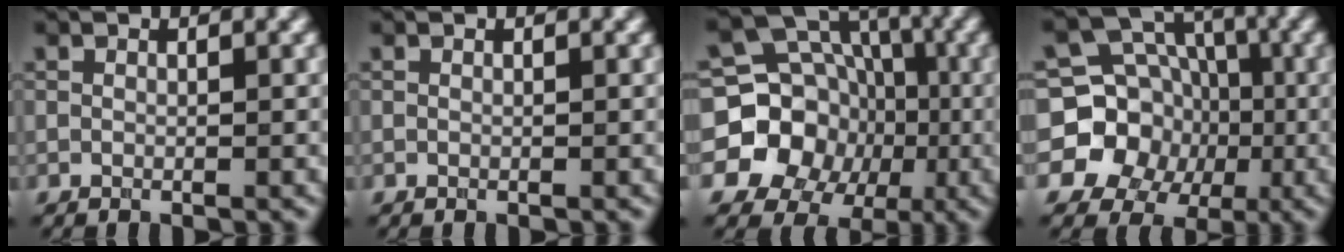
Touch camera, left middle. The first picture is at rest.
{"total": 0.0}
{"total": 14.6, "force": [-3.0, 13.5, 4.7], "torque": [-0.105, 0.009, -0.066]}
{"total": 12.9, "force": [-2.1, 12.1, 3.9], "torque": [-0.093, 0.023, -0.054]}